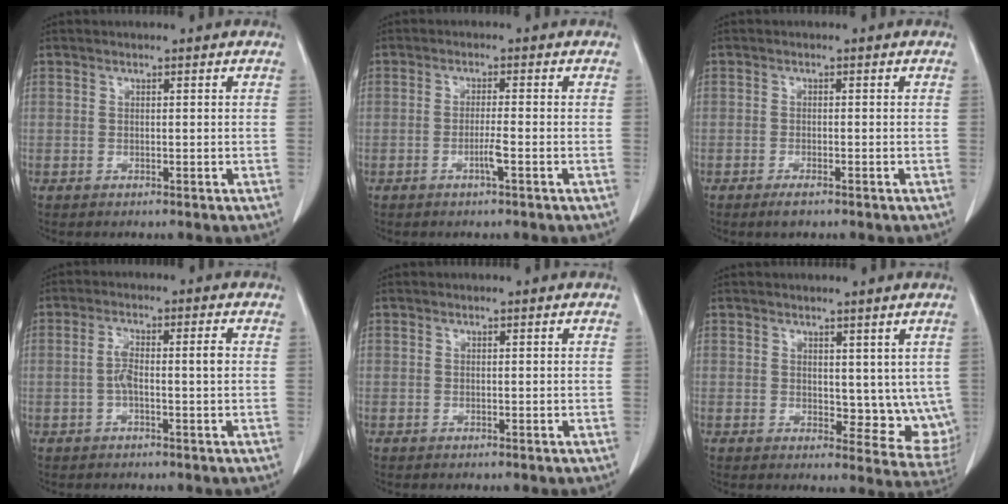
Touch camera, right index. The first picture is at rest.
{"total": 2.5, "force": [-1.1, -0.3, 2.3], "torque": [-0.045, -0.003, -0.021]}
{"total": 1.9, "force": [-1.3, 0.4, 1.2], "torque": [-0.024, -0.003, -0.021]}
{"total": 4.5, "force": [-0.3, 0.7, 4.4], "torque": [-0.087, 0.013, -0.006]}
{"total": 0.0}
{"total": 8.1, "force": [2.2, 4.6, 6.3], "torque": [-0.052, -0.016, 0.036]}